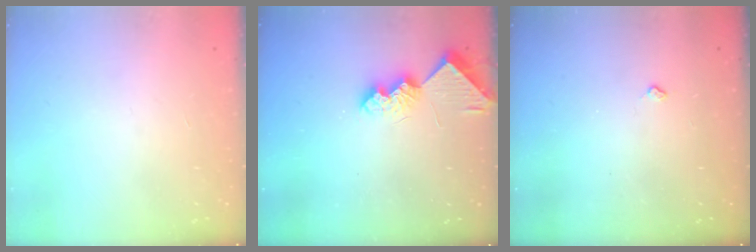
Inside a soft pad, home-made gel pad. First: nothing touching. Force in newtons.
{"total": 8.3, "press": 8.3, "slide": 0.3}
{"total": 2.7, "press": 2.6, "slide": 0.4}